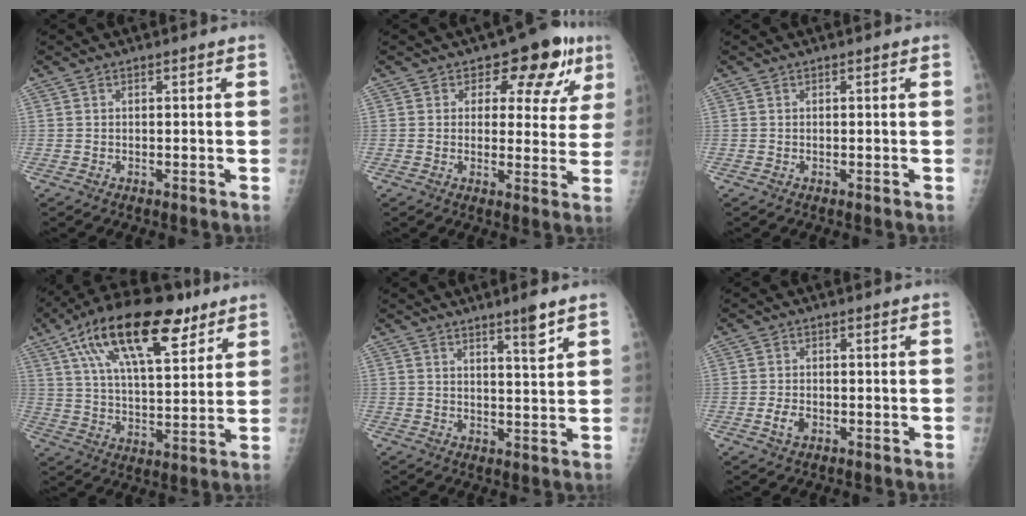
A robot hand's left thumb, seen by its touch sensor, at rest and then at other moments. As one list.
[{"total": 10.5, "force": [5.1, 6.5, 6.4], "torque": [-0.026, -0.015, 0.059]}, {"total": 0.0}, {"total": 21.5, "force": [11.5, 8.9, 15.9], "torque": [-0.251, -0.017, 0.193]}, {"total": 4.7, "force": [3.2, 0.2, 3.4], "torque": [-0.048, -0.026, 0.051]}, {"total": 2.7, "force": [-1.0, 1.8, 1.8], "torque": [-0.032, 0.004, -0.017]}]